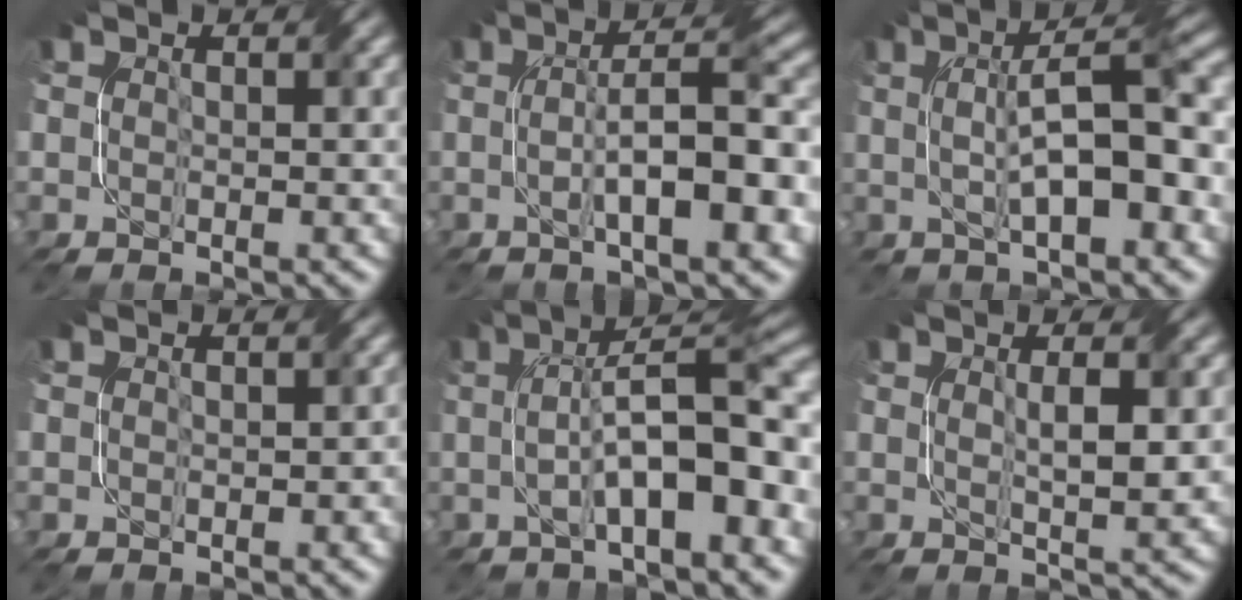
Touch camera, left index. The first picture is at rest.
{"total": 8.2, "force": [-0.9, 1.8, 7.9], "torque": [-0.117, 0.014, -0.014]}
{"total": 7.9, "force": [0.3, 2.2, 7.6], "torque": [-0.115, 0.010, 0.005]}
{"total": 1.0, "force": [-0.2, 0.7, 0.7], "torque": [-0.009, -0.004, 0.001]}
{"total": 9.6, "force": [-0.8, 2.9, 9.1], "torque": [-0.130, 0.018, -0.015]}
{"total": 3.2, "force": [0.3, 0.6, 3.1], "torque": [-0.054, -0.001, 0.009]}